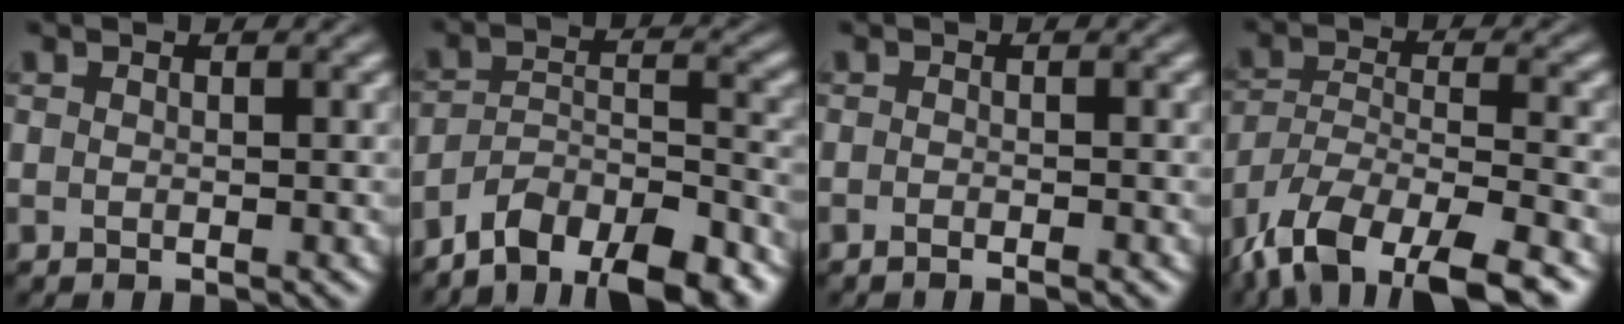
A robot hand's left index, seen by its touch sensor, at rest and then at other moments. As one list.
[{"total": 9.8, "force": [-7.7, 3.3, 5.1], "torque": [-0.084, 0.003, -0.126]}, {"total": 1.2, "force": [-0.8, 0.2, 0.9], "torque": [-0.012, -0.002, -0.013]}, {"total": 12.0, "force": [-8.7, 4.6, 6.9], "torque": [-0.125, -0.018, -0.149]}]